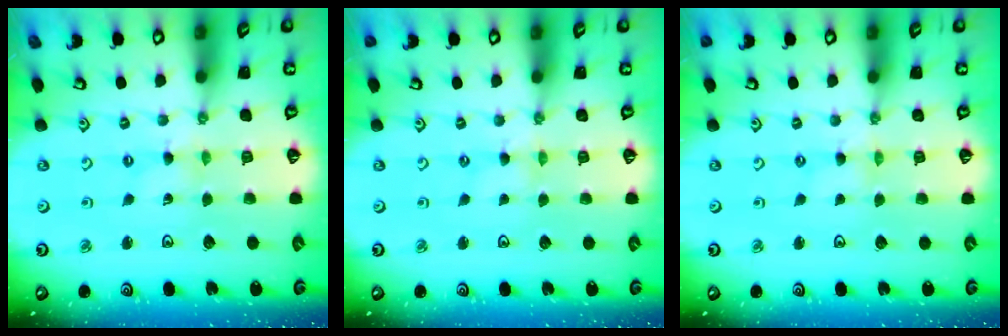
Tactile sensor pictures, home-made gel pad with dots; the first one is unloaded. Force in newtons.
{"total": 0.0}
{"total": 0.0}